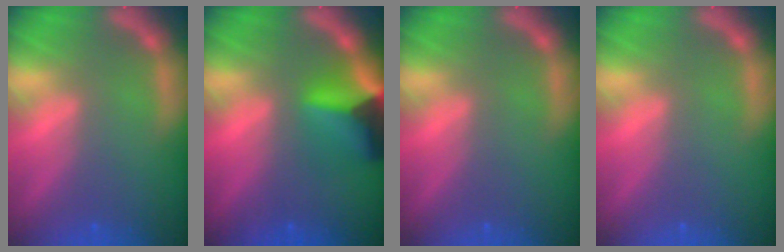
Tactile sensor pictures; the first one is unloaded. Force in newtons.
{"total": 7.4}
{"total": 0.0}
{"total": 0.0}